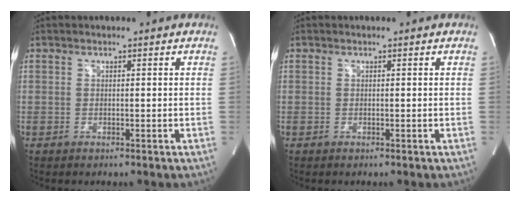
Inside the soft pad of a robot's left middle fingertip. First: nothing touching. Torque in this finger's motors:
{"motor_torque": [-0.01, 0.00, 0.00, 0.00]}